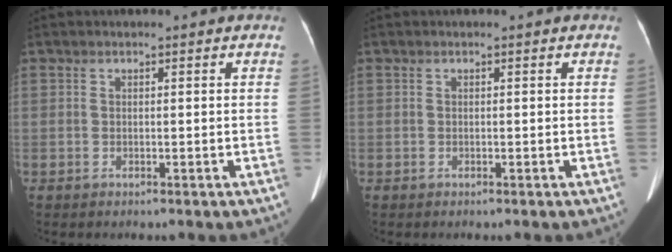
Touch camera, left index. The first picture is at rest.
{"total": 0.0}